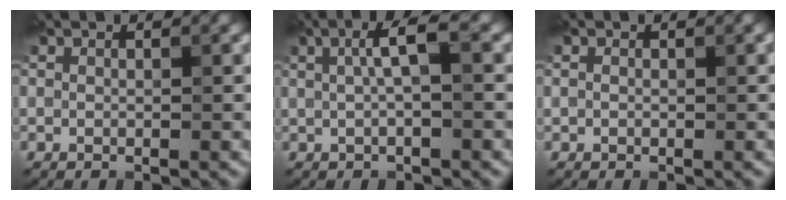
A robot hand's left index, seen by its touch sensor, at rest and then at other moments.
{"total": 3.2, "force": [0.6, 0.6, 3.1], "torque": [-0.054, 0.010, 0.008]}
{"total": 0.6, "force": [0.1, 0.5, 0.3], "torque": [-0.006, 0.000, 0.002]}